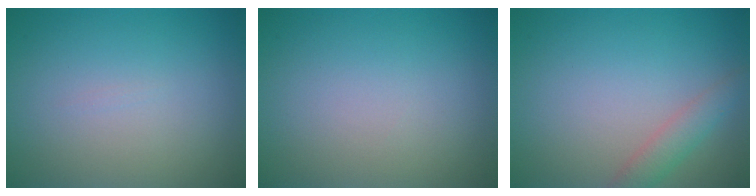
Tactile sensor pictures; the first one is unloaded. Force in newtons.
{"total": 0.0}
{"total": 2.1, "press": 2.1, "slide": 0.2}